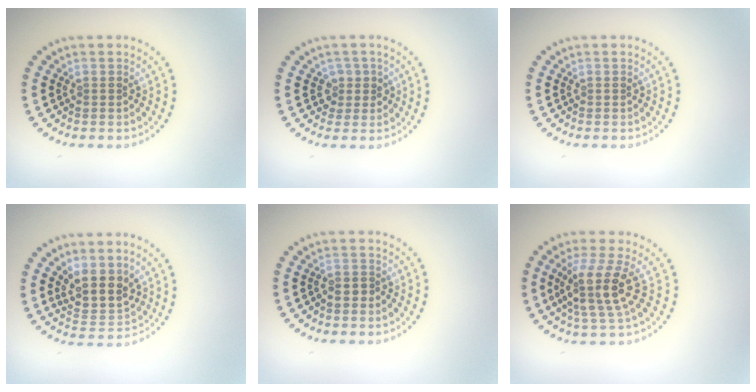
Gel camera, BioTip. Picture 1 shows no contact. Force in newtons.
{"total": 1.5, "press": 1.3, "slide": 0.9}
{"total": 0.0}
{"total": 3.5, "press": 2.9, "slide": 1.8}
{"total": 0.8, "press": 0.7, "slide": 0.5}
{"total": 4.0, "press": 3.1, "slide": 2.5}